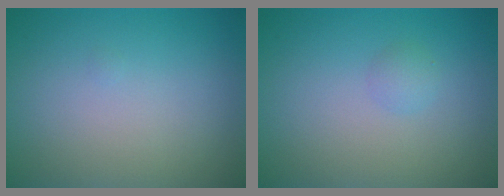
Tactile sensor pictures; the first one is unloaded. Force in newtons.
{"total": 1.0, "press": 1.0, "slide": 0.1}